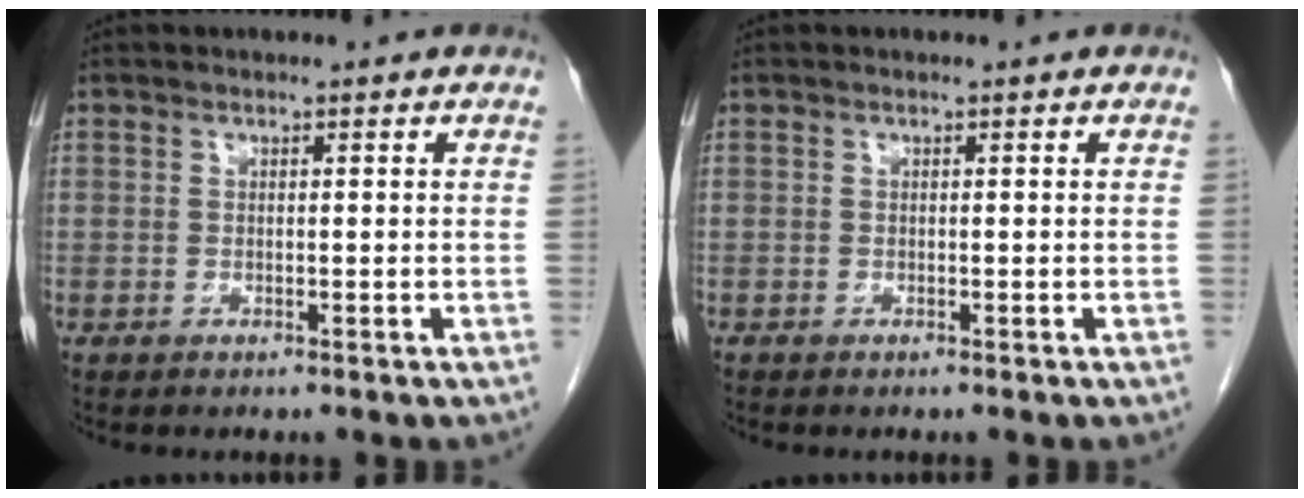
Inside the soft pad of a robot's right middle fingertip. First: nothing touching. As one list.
[{"total": 0.0}]